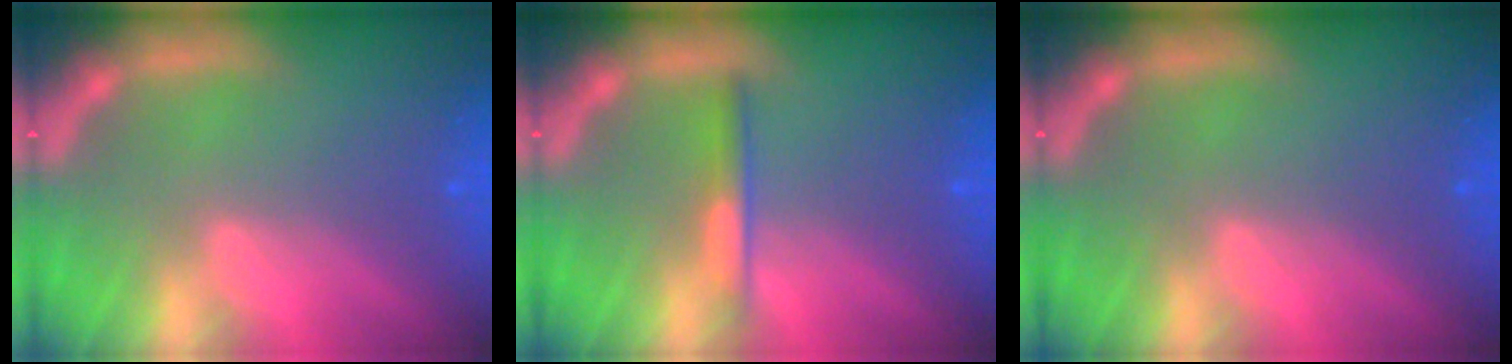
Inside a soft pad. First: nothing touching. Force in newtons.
{"total": 1.9}
{"total": 0.0}